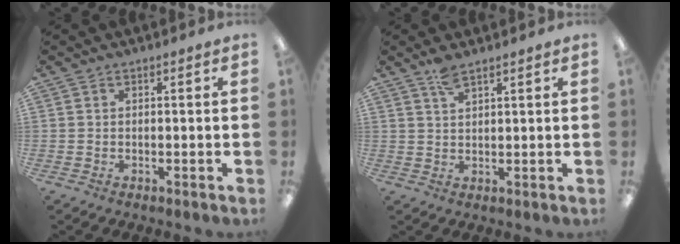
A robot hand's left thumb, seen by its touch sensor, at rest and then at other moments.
{"total": 3.6, "force": [2.7, 1.1, 2.1], "torque": [-0.041, -0.003, 0.047]}